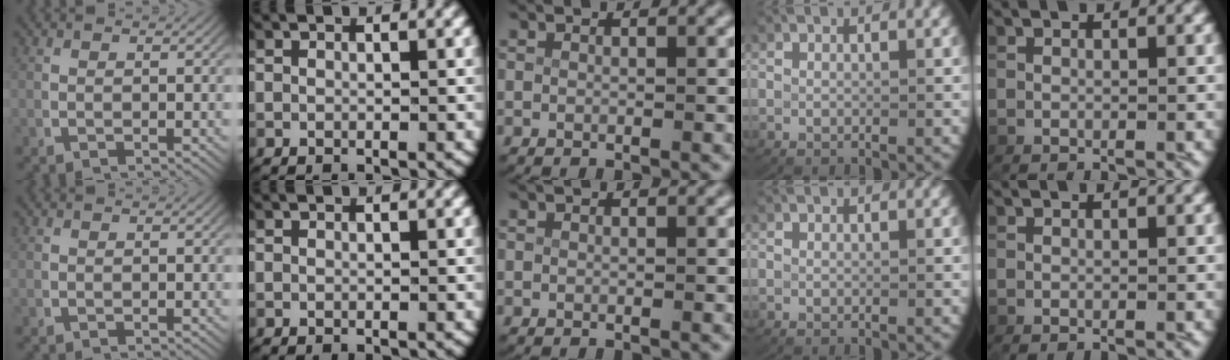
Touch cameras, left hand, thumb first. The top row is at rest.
{}